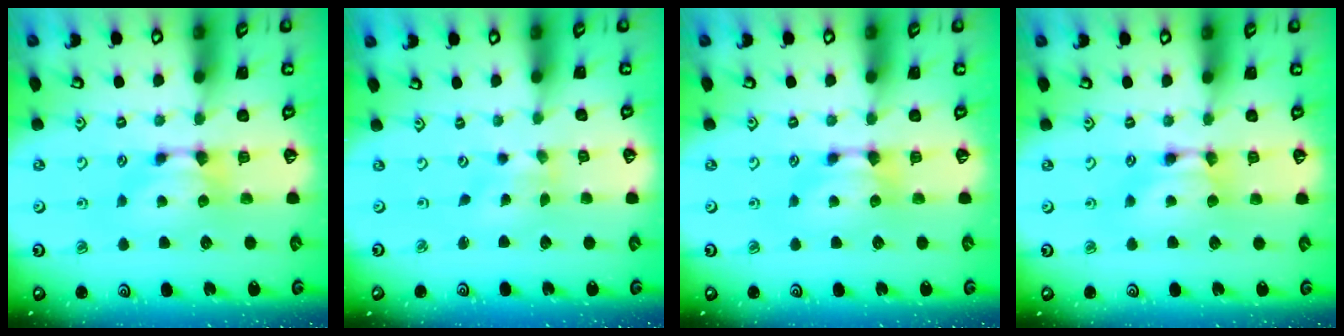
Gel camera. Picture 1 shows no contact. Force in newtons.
{"total": 2.7, "press": 2.5, "slide": 0.9}
{"total": 0.0}
{"total": 1.6, "press": 1.6, "slide": 0.2}